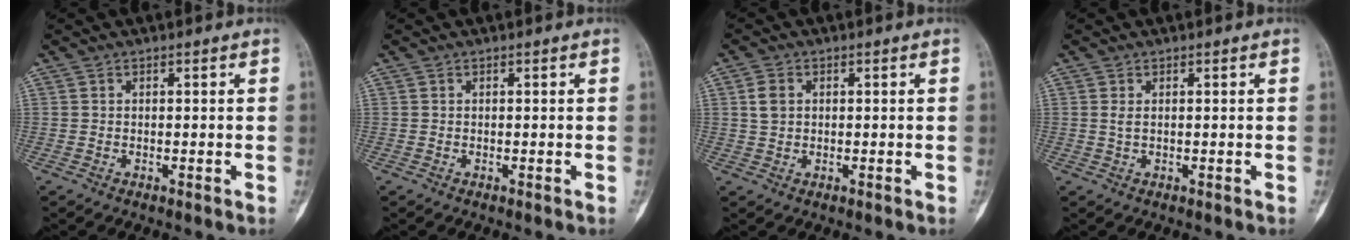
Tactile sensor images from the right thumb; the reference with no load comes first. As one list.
[{"total": 0.0}, {"total": 2.9, "force": [0.6, 2.2, 1.8], "torque": [-0.031, 0.003, 0.009]}, {"total": 1.0, "force": [0.2, 0.3, 0.9], "torque": [-0.023, 0.000, 0.007]}]